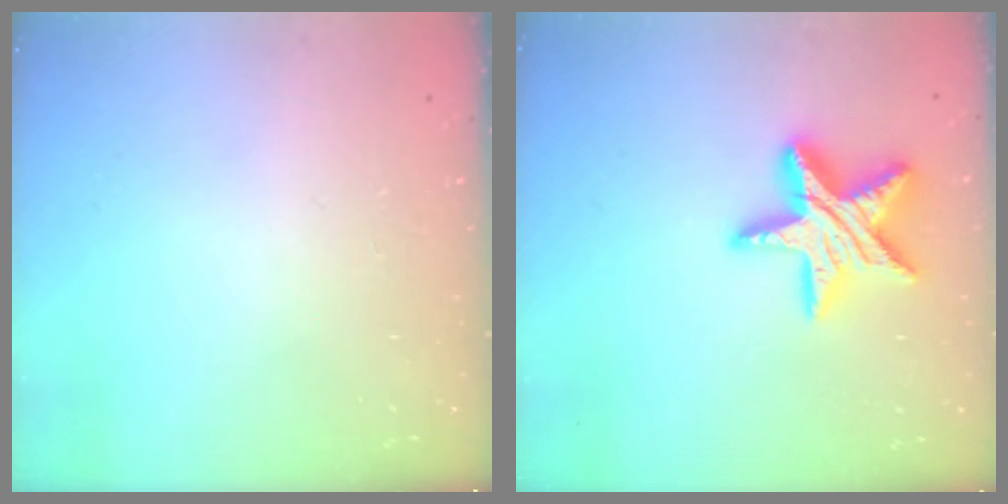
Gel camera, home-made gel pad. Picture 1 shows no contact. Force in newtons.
{"total": 17.3, "press": 17.2, "slide": 1.3}